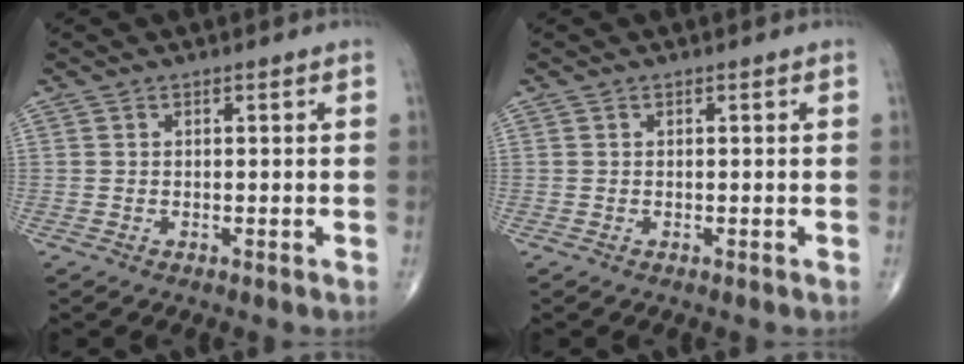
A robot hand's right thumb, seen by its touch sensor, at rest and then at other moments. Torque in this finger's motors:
{"motor_torque": [0.00, 0.00, -0.01, 0.00, 0.00]}